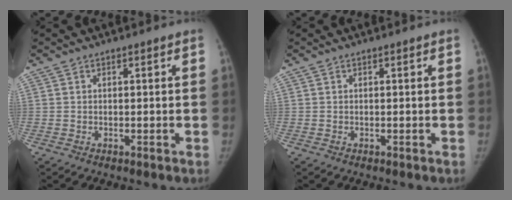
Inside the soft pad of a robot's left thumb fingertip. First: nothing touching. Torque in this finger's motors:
{"motor_torque": [-0.01, -0.01, 0.06, -0.06, 0.01]}